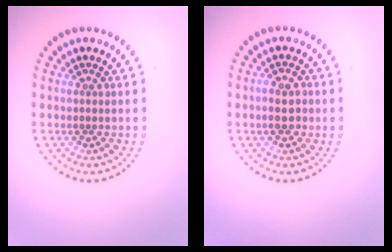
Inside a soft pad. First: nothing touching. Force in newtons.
{"total": 2.1, "press": 2.0, "slide": 0.4}